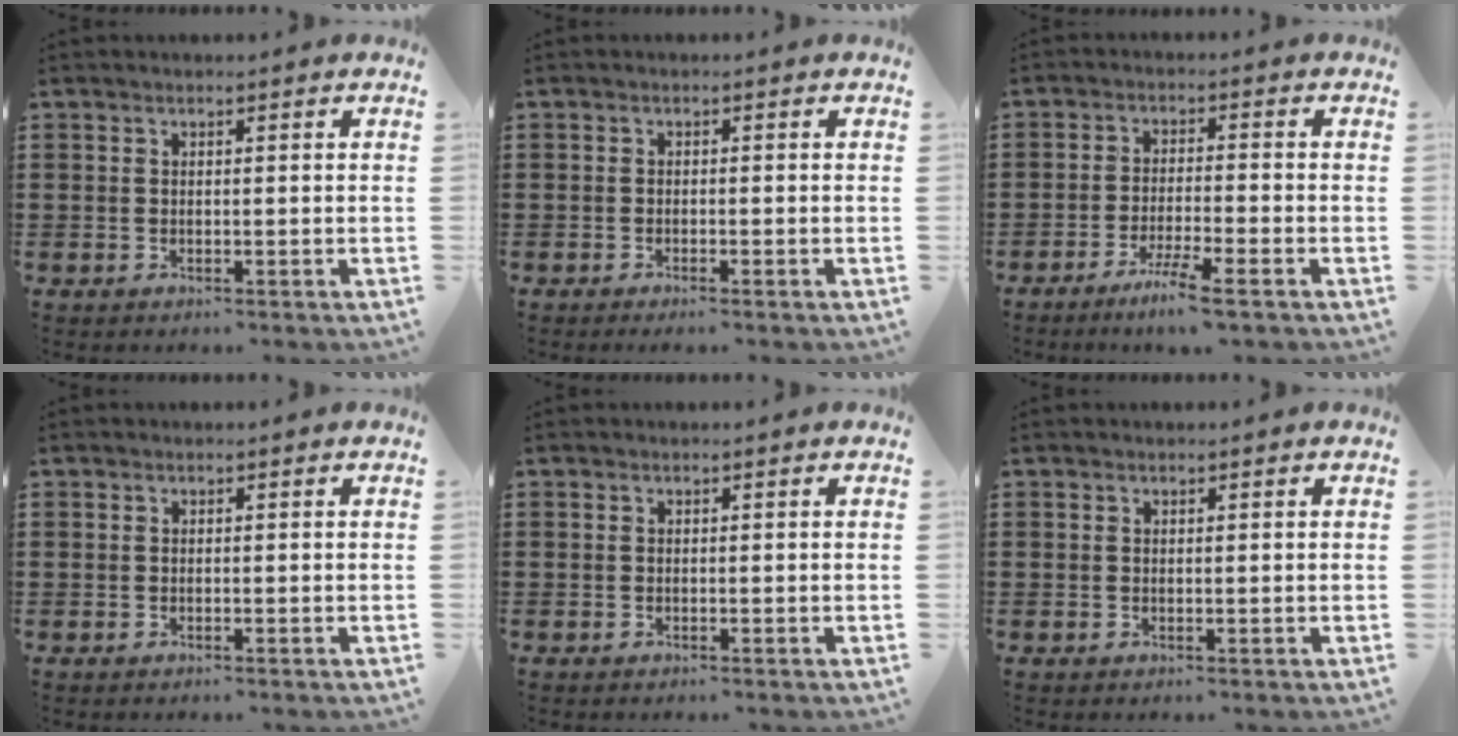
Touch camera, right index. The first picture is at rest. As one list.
[{"total": 0.8, "force": [-0.6, 0.0, 0.5], "torque": [-0.010, -0.002, -0.012]}, {"total": 4.8, "force": [-3.4, -0.4, 3.3], "torque": [-0.068, -0.013, -0.063]}, {"total": 0.0}, {"total": 0.0}, {"total": 0.0}]